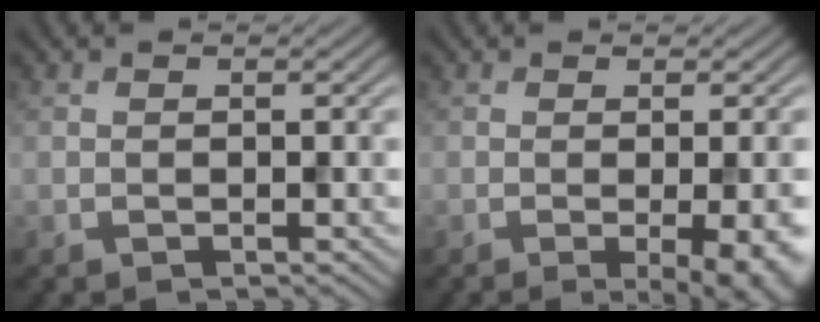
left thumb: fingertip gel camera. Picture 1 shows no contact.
{"total": 7.3, "force": [-2.1, 2.0, 6.7], "torque": [-0.086, -0.007, -0.017]}